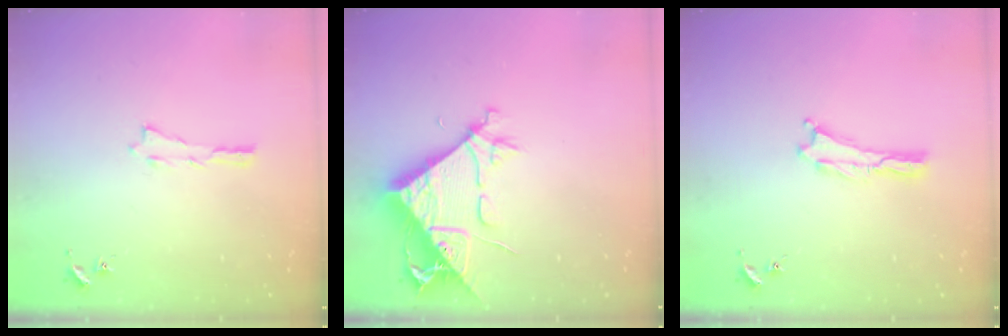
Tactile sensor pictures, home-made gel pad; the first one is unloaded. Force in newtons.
{"total": 8.7, "press": 8.6, "slide": 1.0}
{"total": 0.0}